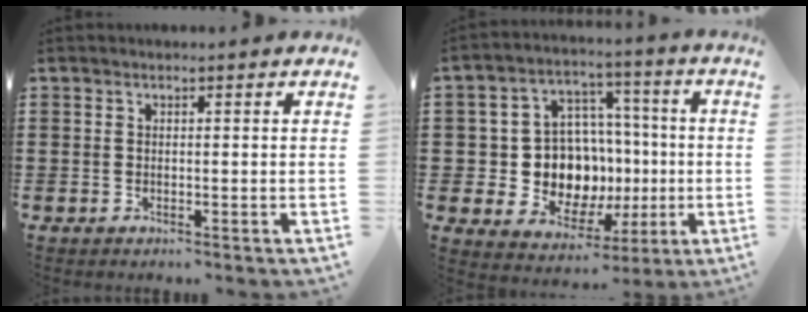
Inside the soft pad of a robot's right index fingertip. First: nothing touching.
{"total": 11.3, "force": [-0.4, 9.8, 5.6], "torque": [-0.131, 0.001, 0.004]}